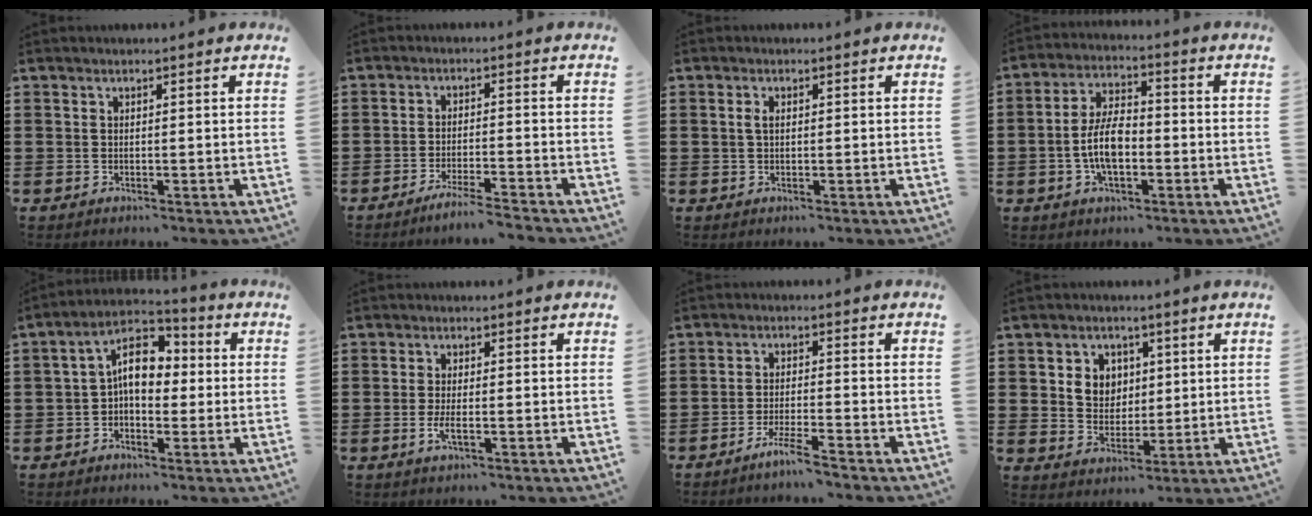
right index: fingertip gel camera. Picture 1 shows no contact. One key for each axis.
{"total": 3.8, "fx": -3.5, "fy": -0.5, "fz": 1.4, "tx": -0.029, "ty": -0.007, "tz": -0.070}
{"total": 1.5, "fx": 0.3, "fy": 0.7, "fz": 1.3, "tx": -0.029, "ty": 0.005, "tz": 0.004}
{"total": 8.0, "fx": -1.9, "fy": 3.8, "fz": 6.7, "tx": -0.151, "ty": 0.002, "tz": -0.042}
{"total": 8.1, "fx": 0.4, "fy": 4.9, "fz": 6.4, "tx": -0.118, "ty": 0.013, "tz": -0.001}
{"total": 2.6, "fx": -0.9, "fy": 0.7, "fz": 2.3, "tx": -0.054, "ty": -0.006, "tz": -0.020}
{"total": 4.0, "fx": -3.5, "fy": -0.5, "fz": 1.8, "tx": -0.037, "ty": -0.006, "tz": -0.067}
{"total": 5.2, "fx": 1.3, "fy": 4.7, "fz": 1.7, "tx": -0.047, "ty": 0.013, "tz": 0.020}